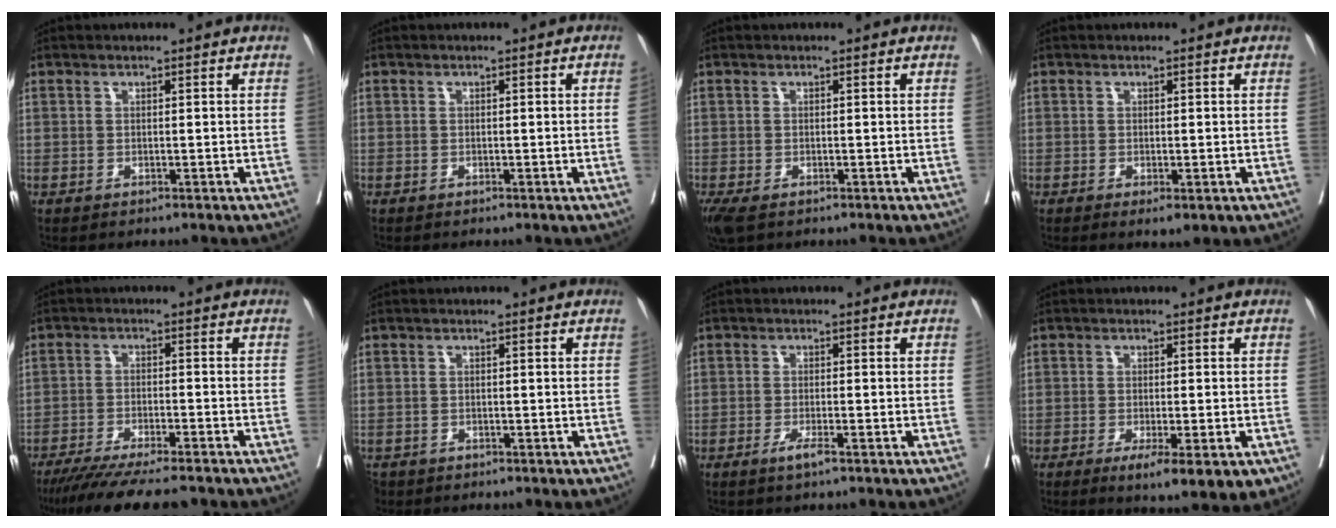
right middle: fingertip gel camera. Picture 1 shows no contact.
{"total": 0.5, "force": [-0.1, -0.2, 0.5], "torque": [0.000, 0.002, 0.000]}
{"total": 4.5, "force": [-2.8, 2.3, 2.8], "torque": [-0.067, -0.017, -0.047]}
{"total": 2.5, "force": [-1.1, 1.0, 2.1], "torque": [-0.028, -0.006, -0.010]}
{"total": 12.8, "force": [-11.1, 1.2, 6.4], "torque": [-0.089, -0.027, -0.169]}
{"total": 2.7, "force": [-2.0, 1.8, 0.5], "torque": [-0.013, -0.004, -0.038]}
{"total": 2.1, "force": [-1.3, 0.0, 1.6], "torque": [-0.031, -0.003, -0.026]}
{"total": 7.7, "force": [-3.9, 1.7, 6.4], "torque": [-0.079, -0.016, -0.054]}